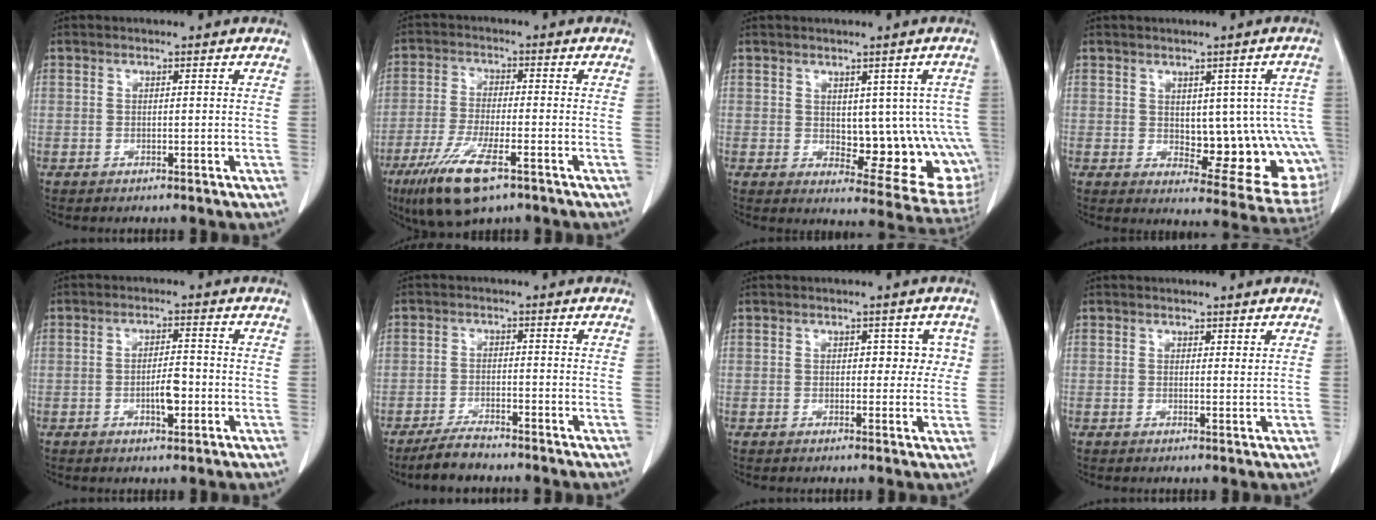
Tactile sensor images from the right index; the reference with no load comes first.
{"total": 10.6, "force": [-6.2, 2.3, 8.3], "torque": [-0.165, -0.024, -0.107]}
{"total": 11.9, "force": [0.0, 5.7, 10.5], "torque": [-0.106, 0.002, 0.019]}
{"total": 12.8, "force": [-0.3, 5.7, 11.5], "torque": [-0.109, 0.009, 0.017]}
{"total": 4.0, "force": [-1.2, 1.2, 3.6], "torque": [-0.065, 0.003, -0.014]}
{"total": 3.9, "force": [-3.5, 0.8, 1.5], "torque": [-0.034, -0.008, -0.064]}
{"total": 3.6, "force": [0.7, 2.4, 2.6], "torque": [-0.014, 0.015, 0.006]}
{"total": 0.8, "force": [0.7, 0.3, 0.4], "torque": [-0.003, -0.005, 0.008]}